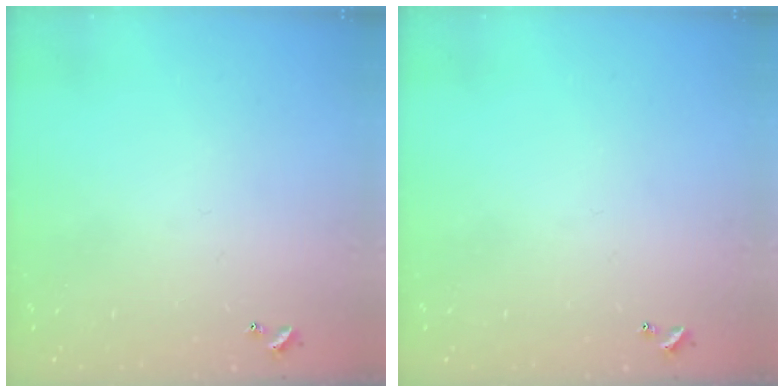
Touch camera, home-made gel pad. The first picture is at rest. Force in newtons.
{"total": 0.0}